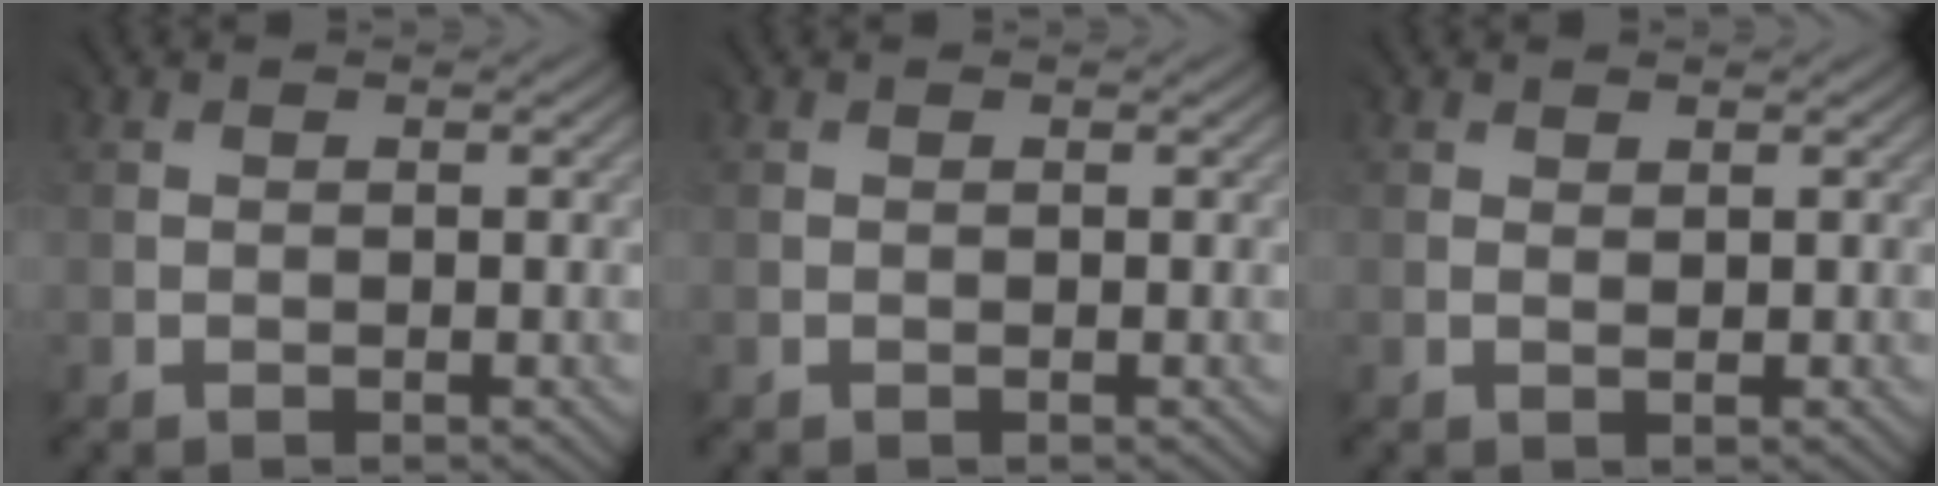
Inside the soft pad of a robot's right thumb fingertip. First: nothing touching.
{"total": 0.0}
{"total": 0.8, "force": [0.7, 0.0, -0.1], "torque": [0.001, 0.001, 0.016]}